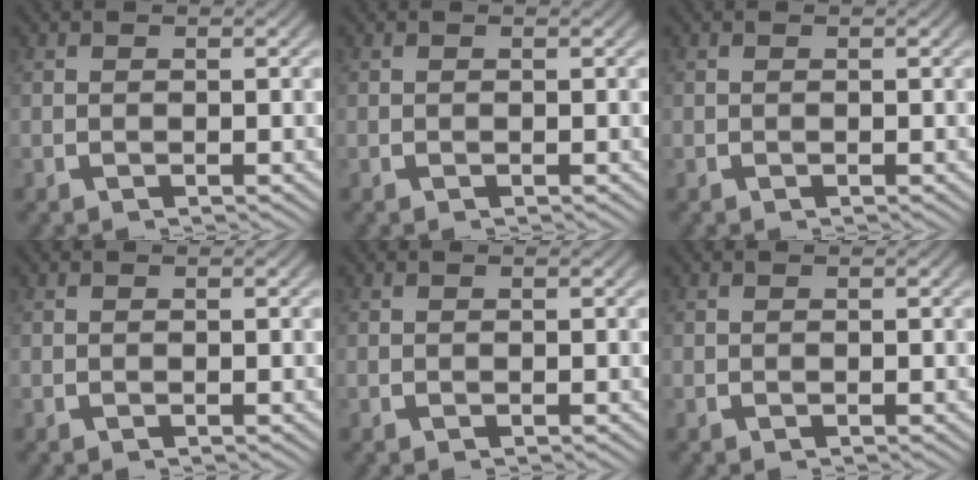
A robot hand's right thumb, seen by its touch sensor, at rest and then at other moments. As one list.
[{"total": 0.0}, {"total": 0.0}, {"total": 0.0}, {"total": 0.0}, {"total": 0.0}]